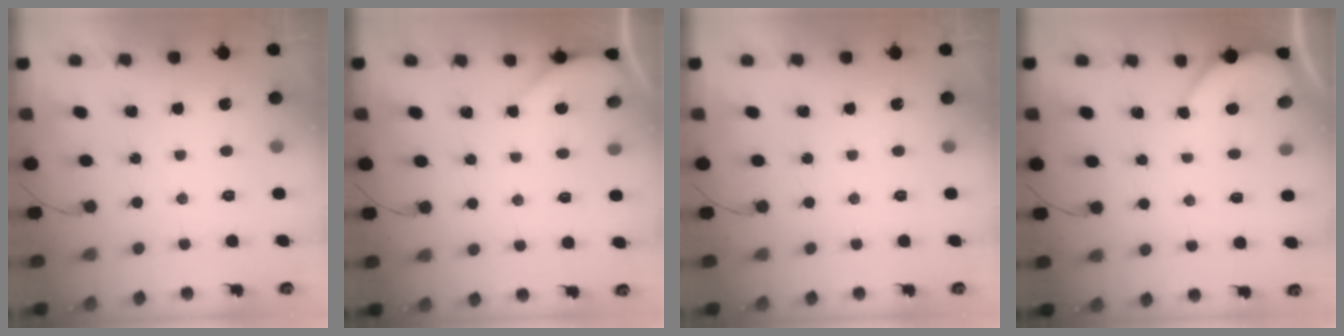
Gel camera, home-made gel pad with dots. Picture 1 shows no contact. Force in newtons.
{"total": 2.3, "press": 2.3, "slide": 0.2}
{"total": 0.0}
{"total": 2.5, "press": 2.5, "slide": 0.3}